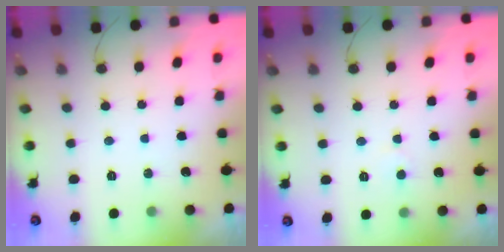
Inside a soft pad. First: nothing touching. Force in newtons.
{"total": 4.1, "press": 4.0, "slide": 0.2}